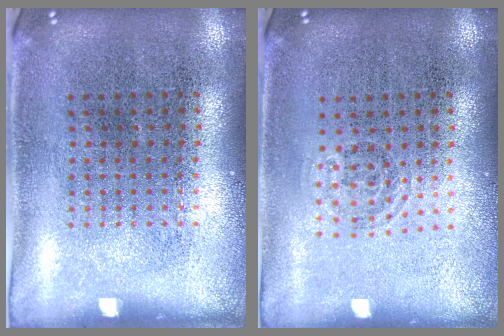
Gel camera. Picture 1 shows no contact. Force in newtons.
{"total": 0.8, "press": 0.5, "slide": 0.5}